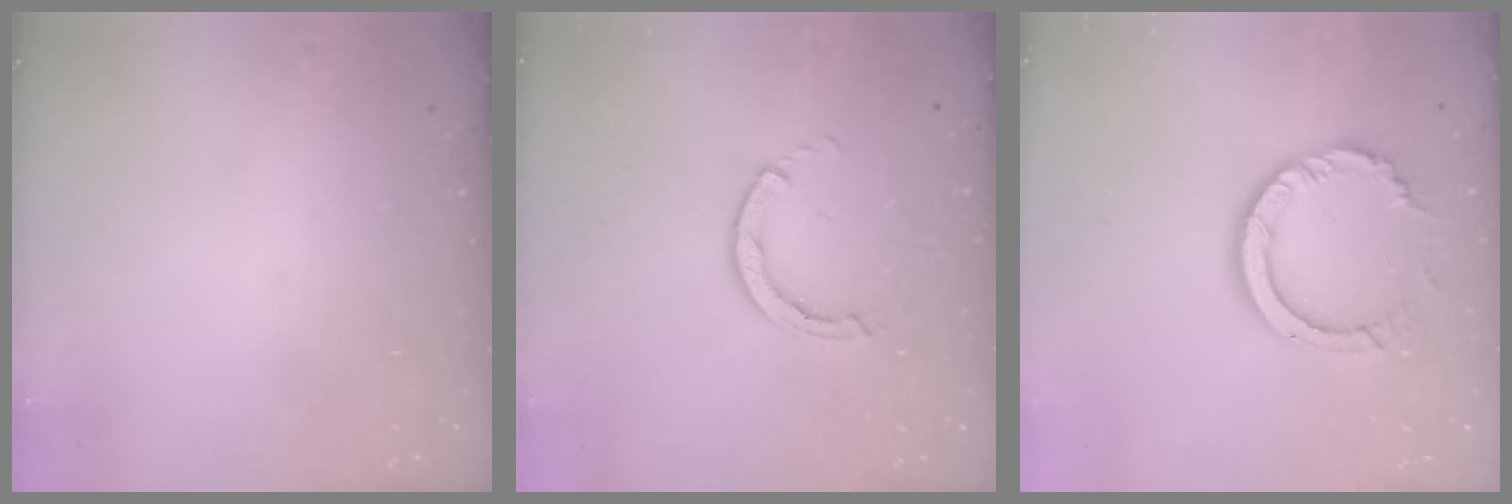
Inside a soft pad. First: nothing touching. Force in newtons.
{"total": 2.8, "press": 2.8, "slide": 0.3}
{"total": 10.1, "press": 10.1, "slide": 0.9}